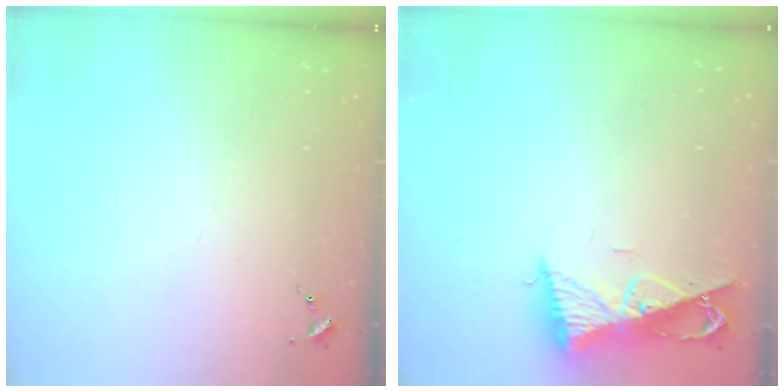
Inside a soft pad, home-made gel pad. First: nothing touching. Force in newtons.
{"total": 9.6, "press": 9.6, "slide": 0.5}